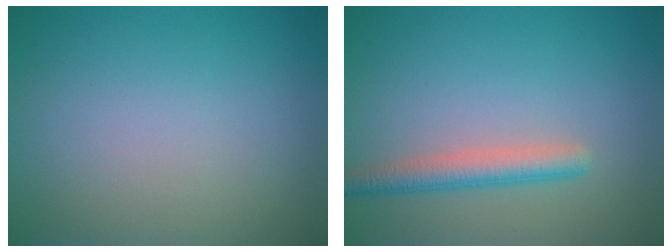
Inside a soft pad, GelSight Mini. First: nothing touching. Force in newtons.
{"total": 2.7, "press": 2.7, "slide": 0.3}